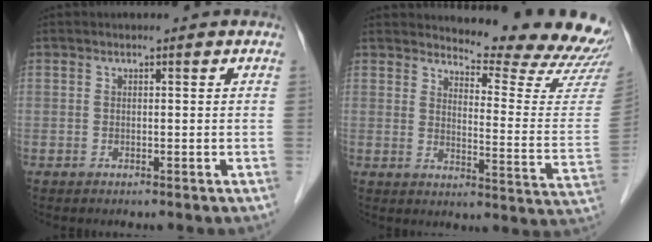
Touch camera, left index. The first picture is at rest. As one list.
[{"total": 17.3, "force": [16.7, 0.6, 4.3], "torque": [-0.053, -0.126, 0.183]}]